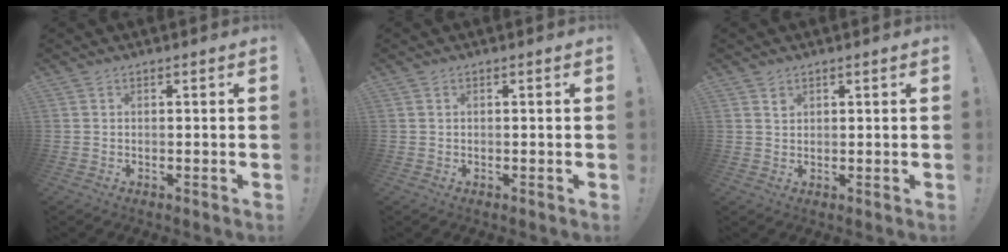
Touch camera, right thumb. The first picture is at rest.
{"total": 0.5, "force": [0.3, 0.4, 0.2], "torque": [-0.012, 0.005, 0.008]}
{"total": 1.5, "force": [1.0, 1.0, 0.3], "torque": [0.001, -0.003, 0.018]}